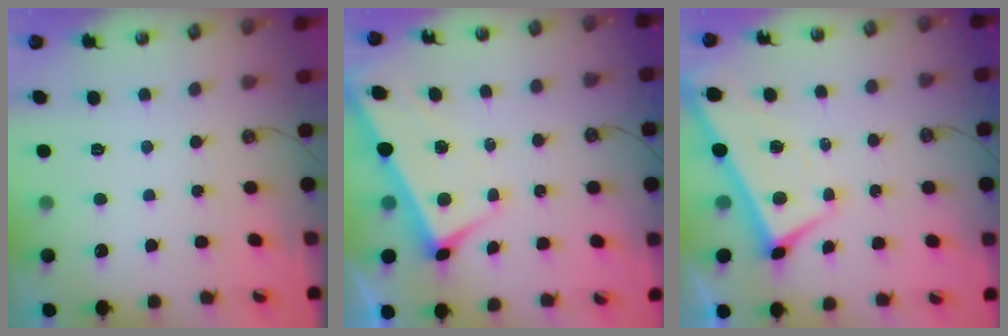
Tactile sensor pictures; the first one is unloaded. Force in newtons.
{"total": 2.6, "press": 2.5, "slide": 0.7}
{"total": 2.3, "press": 2.2, "slide": 0.2}